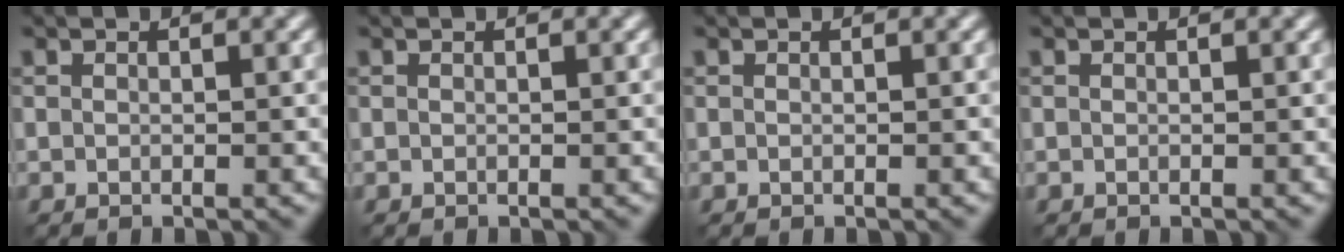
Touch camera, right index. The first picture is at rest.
{"total": 0.0}
{"total": 0.0}
{"total": 0.0}